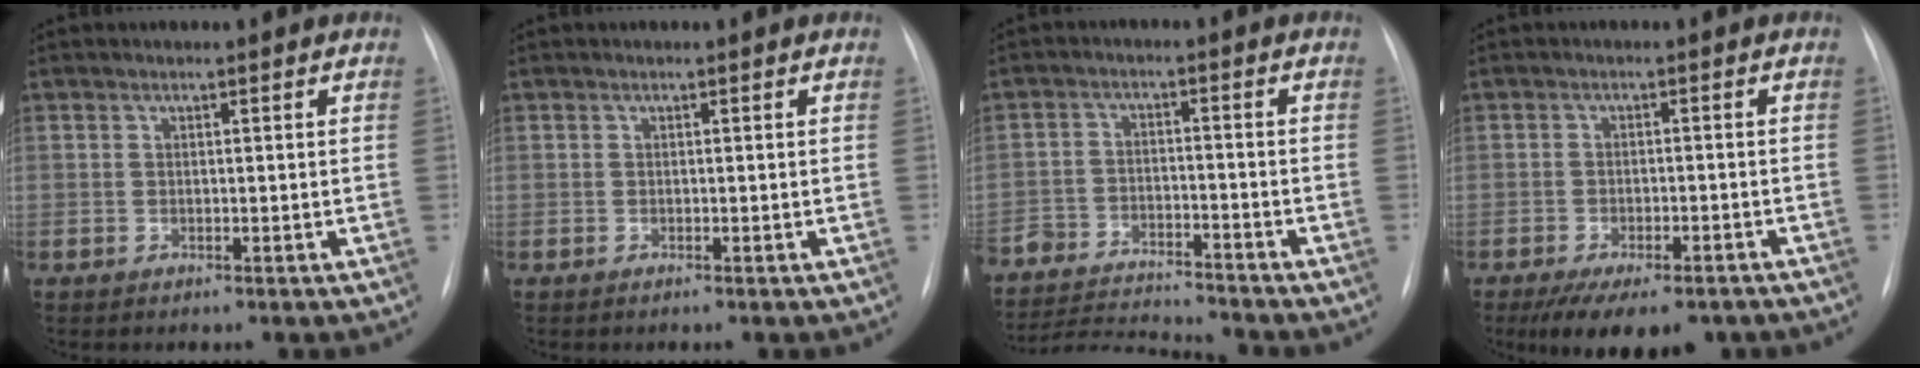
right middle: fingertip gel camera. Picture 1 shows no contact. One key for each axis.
{"total": 0.0}
{"total": 13.6, "fx": -13.2, "fy": -0.2, "fz": 3.2, "tx": -0.053, "ty": -0.003, "tz": -0.216}
{"total": 11.7, "fx": -8.7, "fy": 4.6, "fz": 6.3, "tx": -0.094, "ty": -0.009, "tz": -0.120}